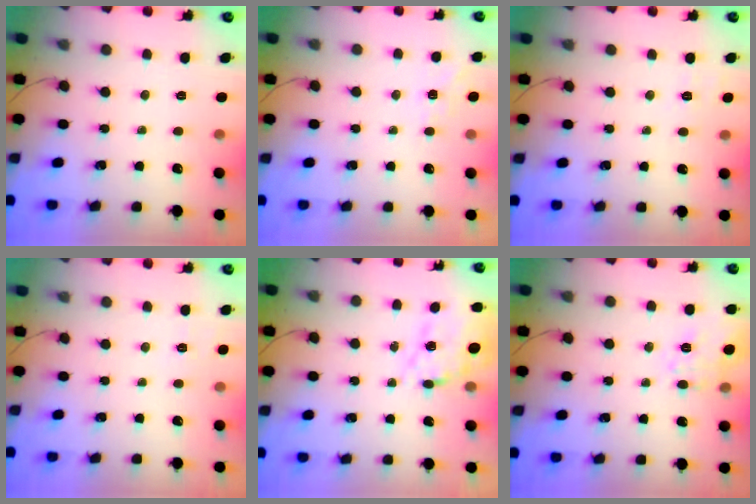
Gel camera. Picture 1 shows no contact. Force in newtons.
{"total": 6.6, "press": 6.4, "slide": 1.7}
{"total": 2.1, "press": 1.2, "slide": 1.8}
{"total": 6.8, "press": 6.5, "slide": 2.0}
{"total": 18.0, "press": 17.6, "slide": 3.6}
{"total": 5.5, "press": 5.4, "slide": 0.9}